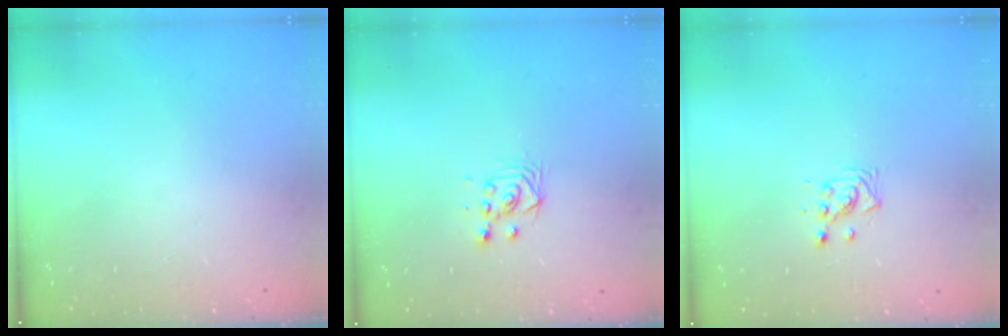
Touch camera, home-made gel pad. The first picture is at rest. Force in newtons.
{"total": 3.3, "press": 3.2, "slide": 0.7}
{"total": 3.3, "press": 3.3, "slide": 0.4}